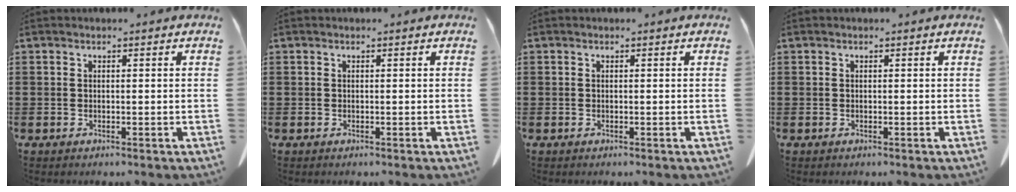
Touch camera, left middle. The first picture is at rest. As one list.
[{"total": 0.0}, {"total": 0.0}, {"total": 0.0}]